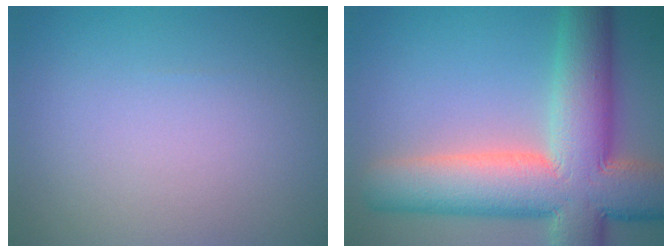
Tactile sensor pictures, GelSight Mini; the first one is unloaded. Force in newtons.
{"total": 13.3, "press": 13.3, "slide": 0.8}